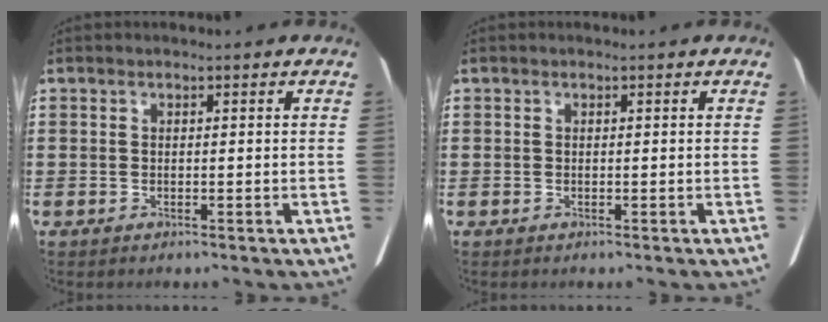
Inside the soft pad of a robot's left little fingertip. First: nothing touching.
{"total": 0.0}